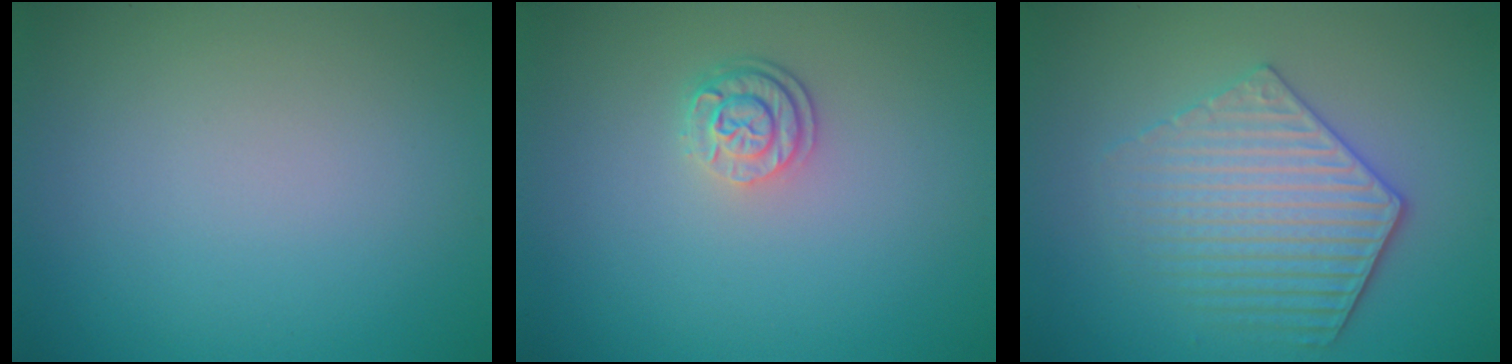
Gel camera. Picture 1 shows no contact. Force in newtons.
{"total": 2.5, "press": 1.9, "slide": 1.6}
{"total": 4.3, "press": 3.9, "slide": 1.8}